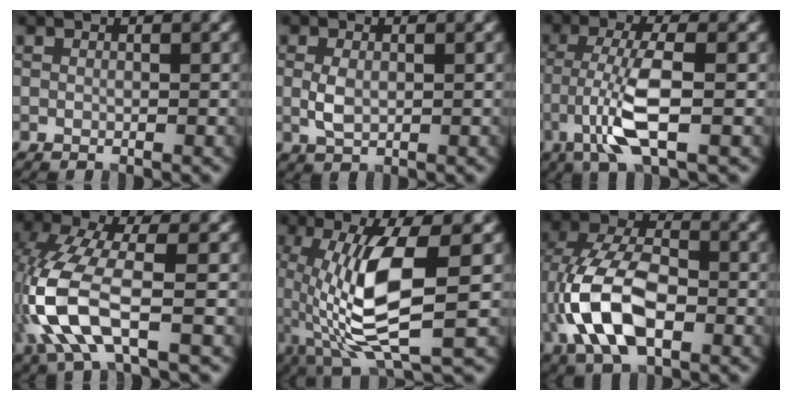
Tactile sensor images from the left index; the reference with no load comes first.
{"total": 2.0, "force": [0.1, 1.3, 1.6], "torque": [-0.037, 0.000, 0.003]}
{"total": 5.4, "force": [-2.0, 1.0, 5.0], "torque": [-0.101, 0.006, -0.045]}
{"total": 7.0, "force": [-2.3, 2.3, 6.1], "torque": [-0.153, 0.002, -0.054]}
{"total": 8.6, "force": [-0.8, 2.3, 8.2], "torque": [-0.173, 0.000, -0.014]}
{"total": 9.7, "force": [-2.4, 5.4, 7.8], "torque": [-0.163, 0.009, -0.058]}